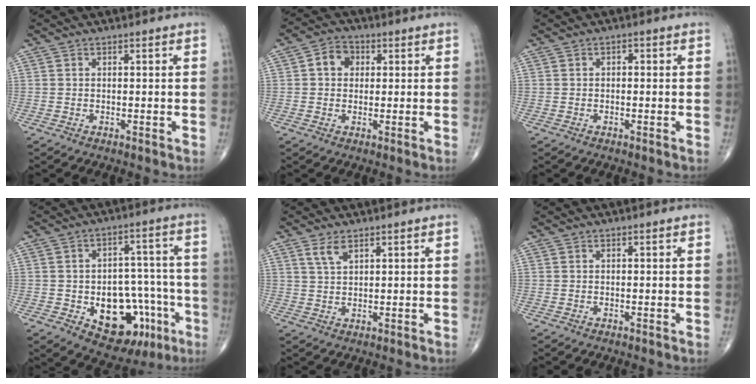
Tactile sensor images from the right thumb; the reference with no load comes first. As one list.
[{"total": 4.7, "force": [0.9, 3.9, 2.6], "torque": [-0.024, 0.009, 0.009]}, {"total": 0.9, "force": [0.0, 0.6, 0.6], "torque": [0.002, 0.005, -0.006]}, {"total": 16.8, "force": [-6.2, 10.7, 11.5], "torque": [-0.107, 0.047, -0.072]}, {"total": 3.1, "force": [2.0, 1.2, 2.0], "torque": [-0.040, -0.005, 0.044]}, {"total": 0.0}]